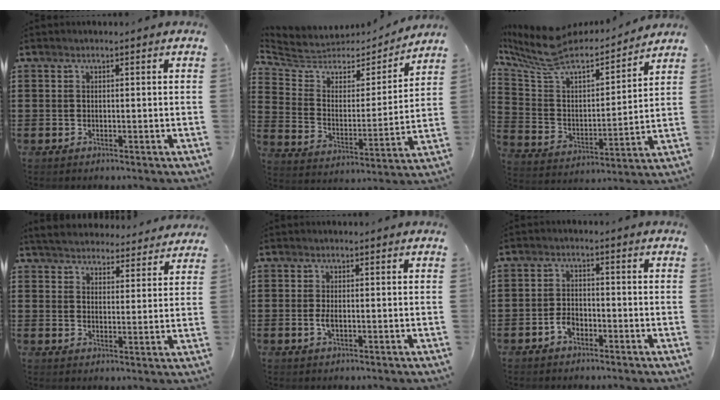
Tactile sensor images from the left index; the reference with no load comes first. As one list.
[{"total": 5.2, "force": [4.5, 2.4, 0.8], "torque": [-0.050, -0.032, 0.073]}, {"total": 9.2, "force": [7.9, 2.9, 3.6], "torque": [-0.119, -0.056, 0.132]}, {"total": 4.5, "force": [4.5, 0.4, 0.5], "torque": [-0.032, -0.025, 0.079]}, {"total": 1.8, "force": [-0.2, 0.7, 1.6], "torque": [-0.046, -0.006, -0.008]}, {"total": 2.6, "force": [-1.5, 1.6, 1.4], "torque": [-0.037, 0.000, -0.033]}]